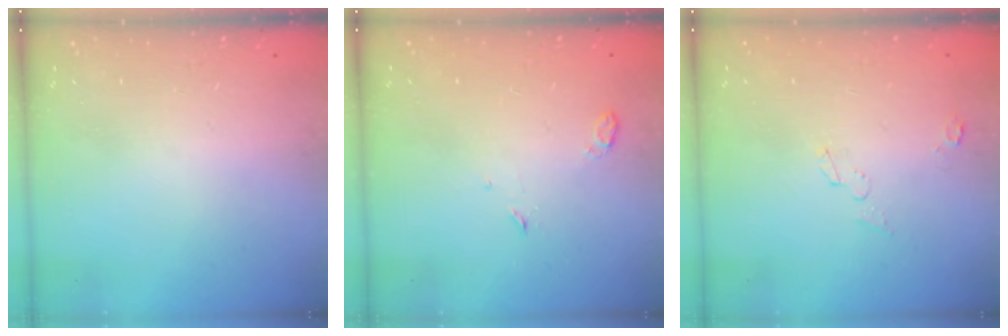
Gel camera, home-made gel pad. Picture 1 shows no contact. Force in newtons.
{"total": 3.0, "press": 2.9, "slide": 0.6}
{"total": 3.2, "press": 3.2, "slide": 0.3}